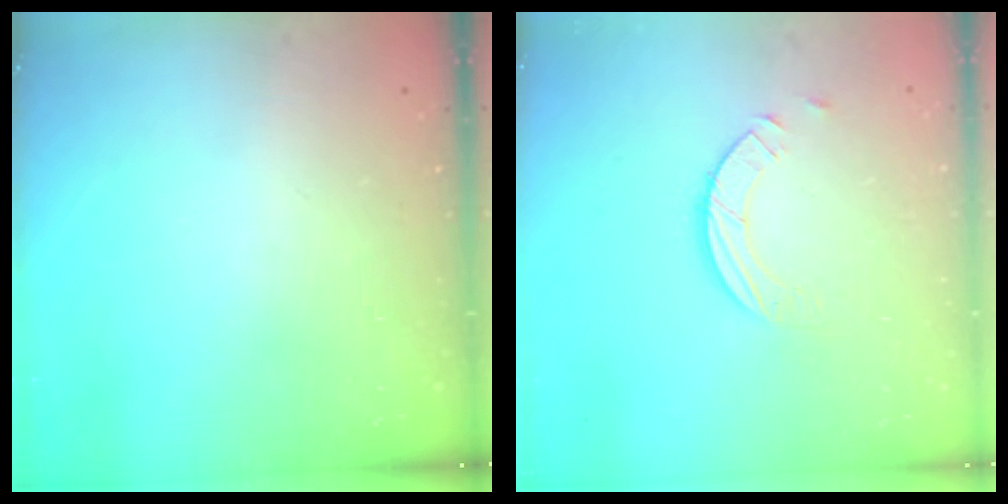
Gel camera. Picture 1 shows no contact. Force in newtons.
{"total": 3.9, "press": 3.9, "slide": 0.4}